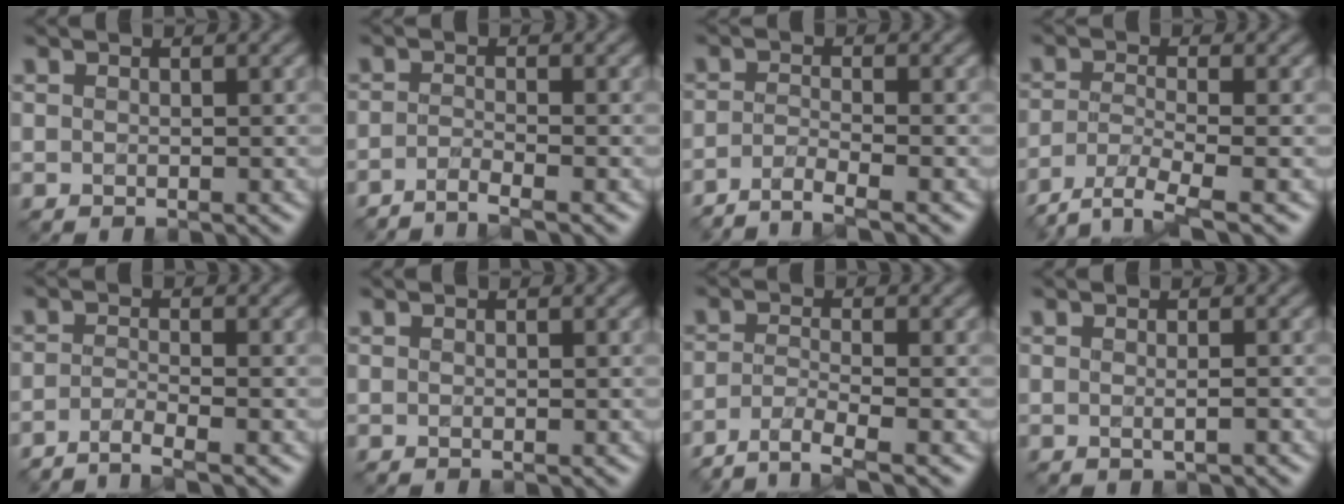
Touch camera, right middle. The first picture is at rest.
{"total": 1.9, "force": [-1.6, 0.2, 1.1], "torque": [-0.009, -0.004, -0.046]}
{"total": 2.8, "force": [-2.2, 0.4, 1.7], "torque": [-0.022, -0.003, -0.057]}
{"total": 4.5, "force": [-3.4, 1.0, 2.9], "torque": [-0.056, -0.012, -0.072]}
{"total": 2.4, "force": [-1.9, 0.3, 1.5], "torque": [-0.018, -0.004, -0.053]}
{"total": 0.0}
{"total": 3.5, "force": [-2.8, 0.6, 2.1], "torque": [-0.037, -0.004, -0.063]}
{"total": 0.8, "force": [-0.2, 0.1, 0.8], "torque": [-0.013, -0.004, -0.002]}